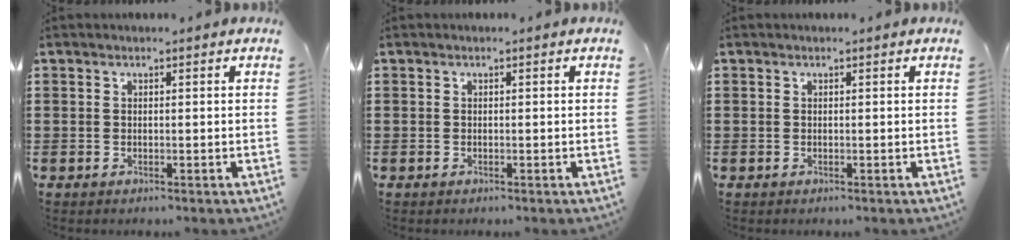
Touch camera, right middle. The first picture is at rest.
{"total": 0.0}
{"total": 0.0}